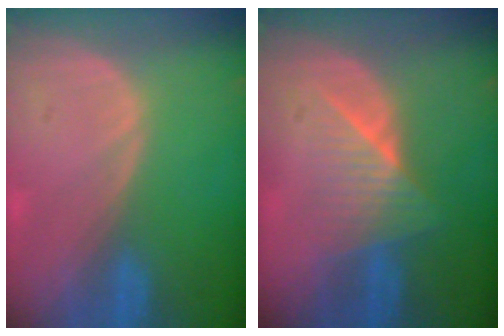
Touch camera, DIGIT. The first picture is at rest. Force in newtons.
{"total": 6.6, "press": 5.9, "slide": 2.9}